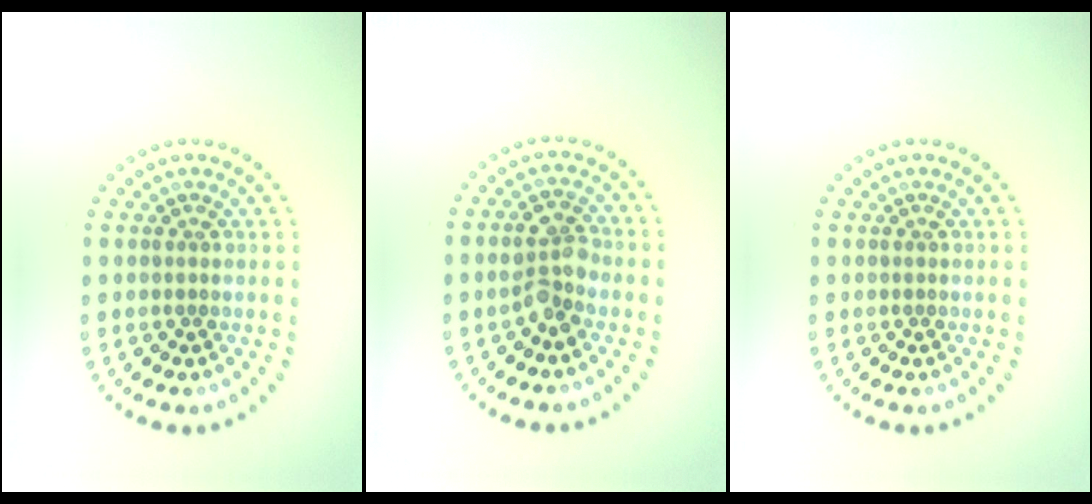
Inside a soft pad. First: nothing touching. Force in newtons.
{"total": 2.8, "press": 2.7, "slide": 0.6}
{"total": 0.0}